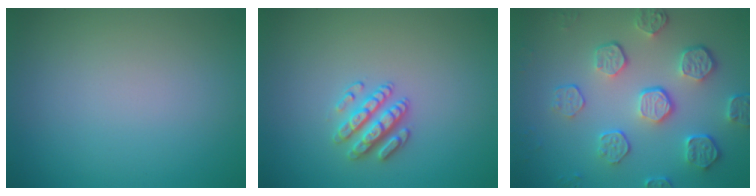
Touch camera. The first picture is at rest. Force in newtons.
{"total": 2.6, "press": 2.5, "slide": 0.7}
{"total": 5.8, "press": 4.2, "slide": 3.9}